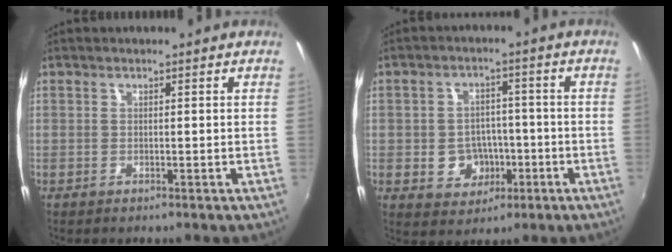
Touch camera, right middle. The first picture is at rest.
{"total": 7.6, "force": [-2.3, 6.6, 3.1], "torque": [-0.076, 0.012, -0.019]}